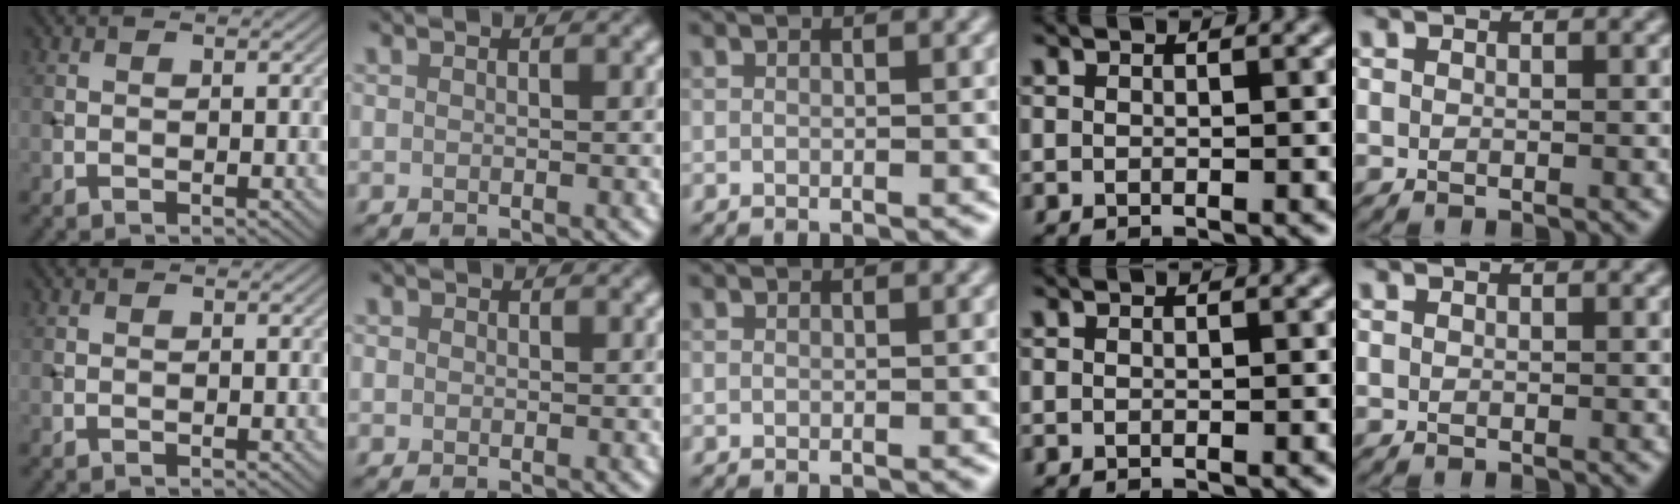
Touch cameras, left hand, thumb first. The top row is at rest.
{"index": {"total": 1.3, "force": [-0.5, -0.5, -1.1], "torque": [0.003, 0.001, 0.011]}}